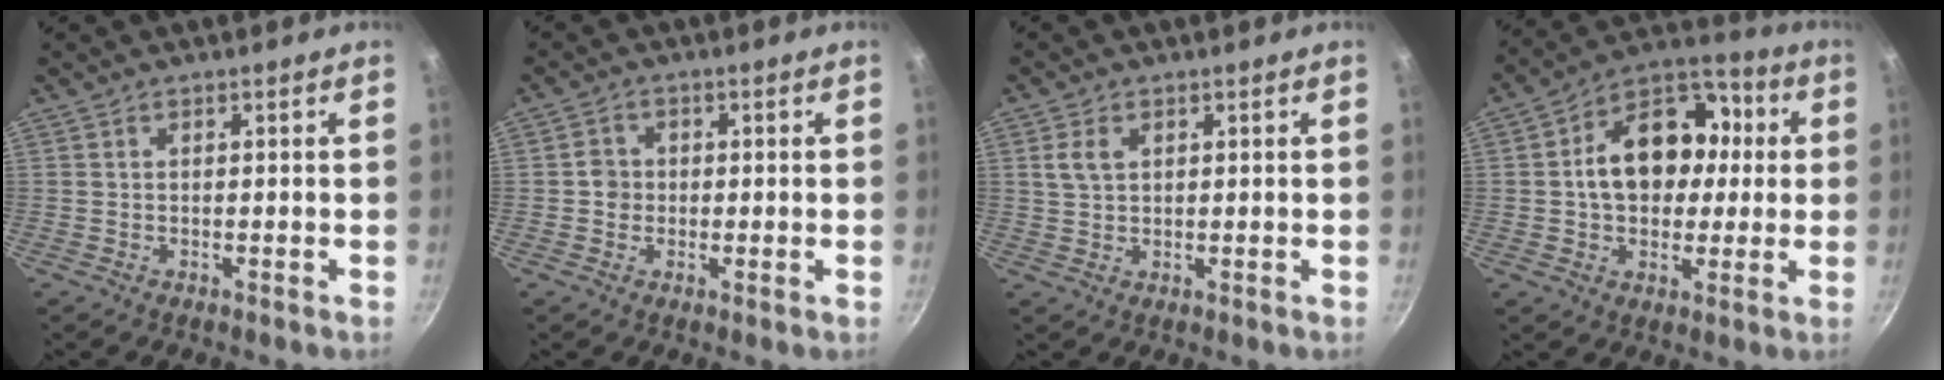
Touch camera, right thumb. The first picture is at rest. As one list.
[{"total": 2.8, "force": [-0.1, 2.6, 1.0], "torque": [0.001, 0.006, -0.009]}, {"total": 3.3, "force": [1.2, 2.2, 2.2], "torque": [-0.042, 0.001, 0.029]}, {"total": 16.8, "force": [1.6, 11.7, 11.9], "torque": [-0.141, 0.030, 0.016]}]